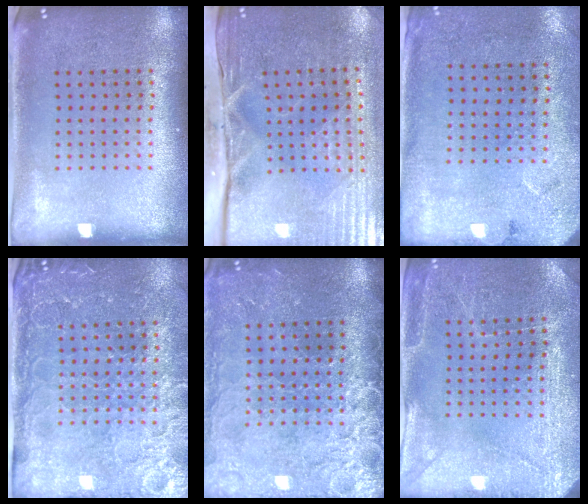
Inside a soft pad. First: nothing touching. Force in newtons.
{"total": 4.7, "press": 4.0, "slide": 2.5}
{"total": 2.7, "press": 2.2, "slide": 1.6}
{"total": 4.2, "press": 4.0, "slide": 1.5}
{"total": 3.8, "press": 3.4, "slide": 1.7}
{"total": 2.9, "press": 2.9, "slide": 0.2}